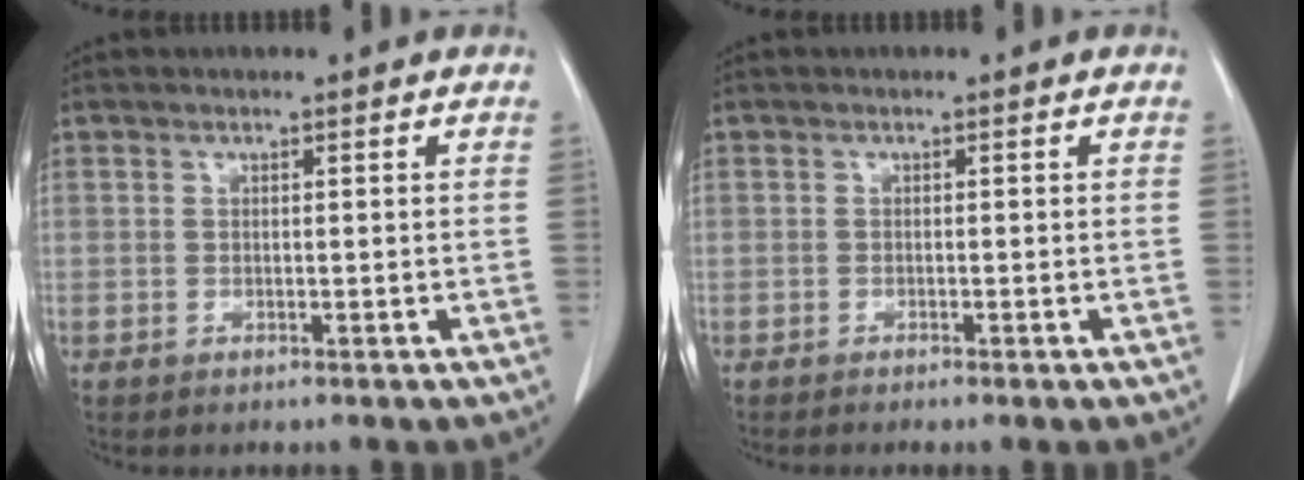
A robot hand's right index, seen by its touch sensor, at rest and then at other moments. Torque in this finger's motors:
{"motor_torque": [-0.13, 0.11, 0.01, 0.03]}